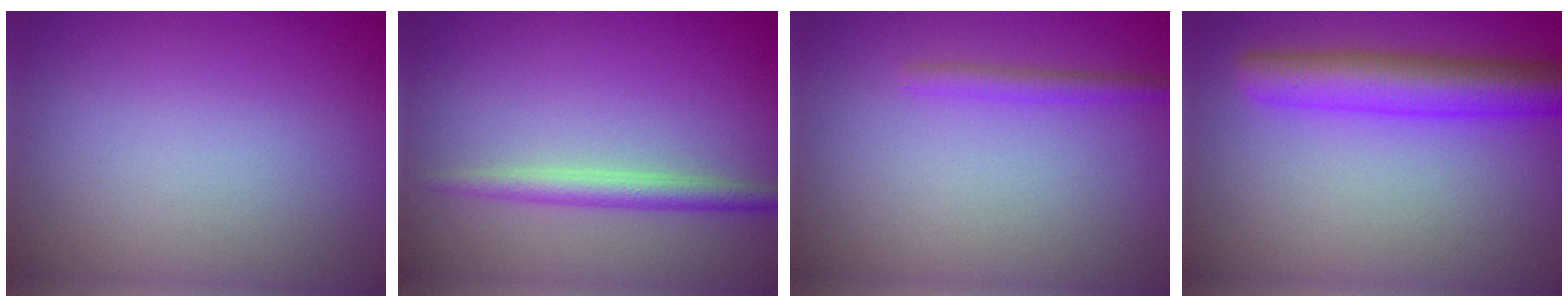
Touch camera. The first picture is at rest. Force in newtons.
{"total": 2.2, "press": 2.2, "slide": 0.0}
{"total": 1.3, "press": 1.3, "slide": 0.1}
{"total": 5.7, "press": 5.7, "slide": 0.2}